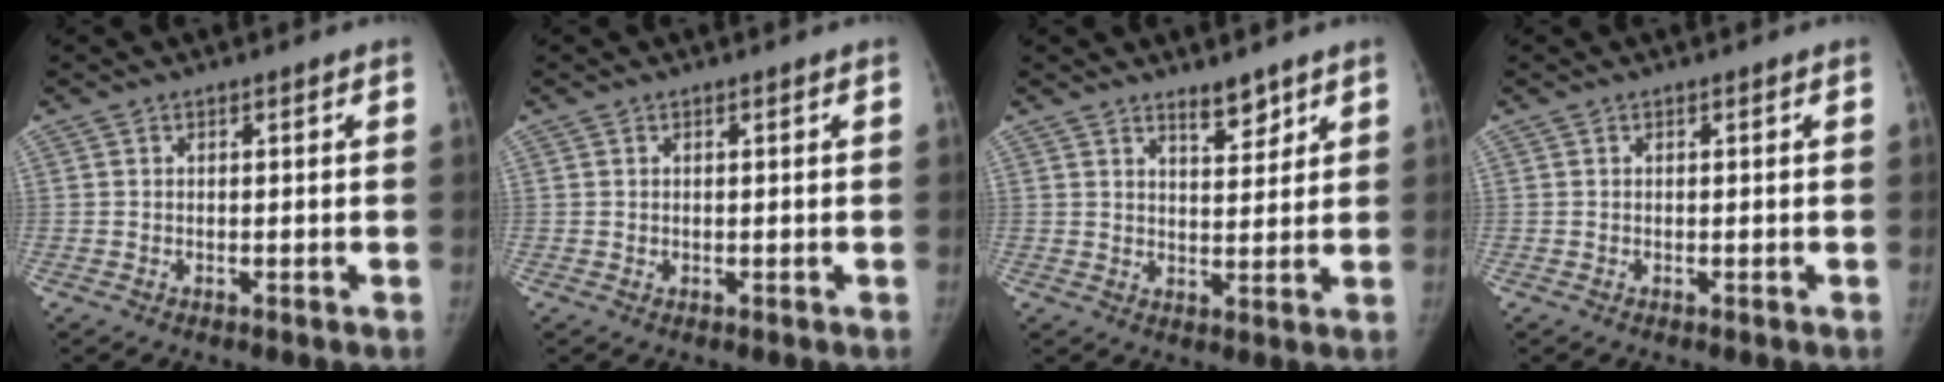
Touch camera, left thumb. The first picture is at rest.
{"total": 0.0}
{"total": 4.5, "force": [3.5, 1.6, 2.3], "torque": [-0.017, -0.028, 0.057]}
{"total": 0.0}